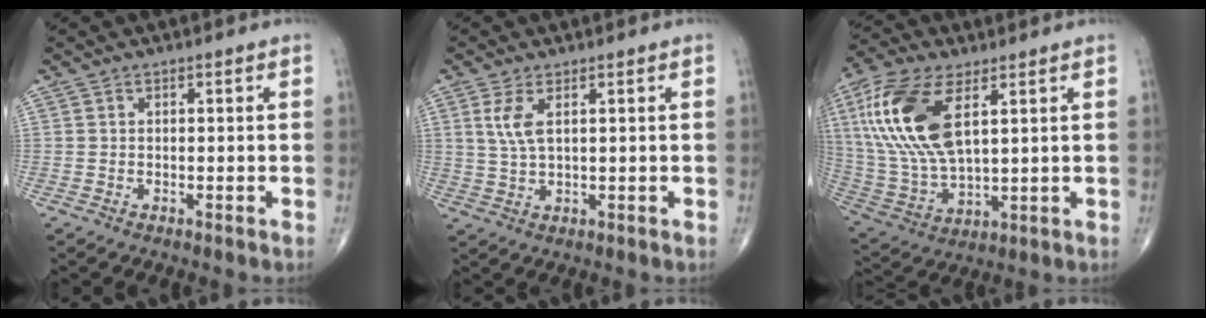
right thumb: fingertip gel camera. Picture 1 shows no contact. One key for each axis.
{"total": 4.4, "fx": 1.6, "fy": 1.6, "fz": 3.8, "tx": -0.088, "ty": -0.003, "tz": 0.039}
{"total": 19.2, "fx": 6.3, "fy": 8.8, "fz": 15.8, "tx": -0.343, "ty": -0.013, "tz": 0.124}